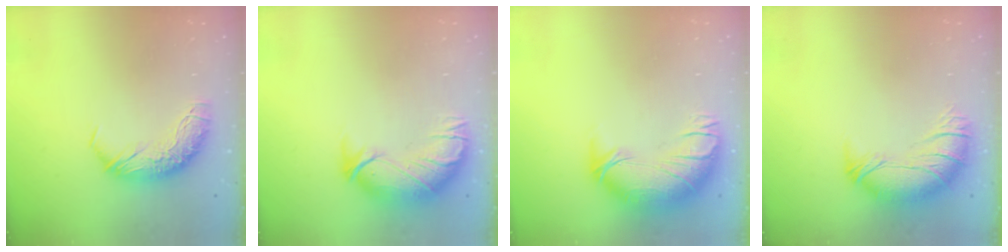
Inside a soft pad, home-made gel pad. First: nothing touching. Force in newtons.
{"total": 3.0, "press": 0.4, "slide": 2.9}
{"total": 3.8, "press": 2.1, "slide": 3.2}
{"total": 2.7, "press": 0.9, "slide": 2.6}